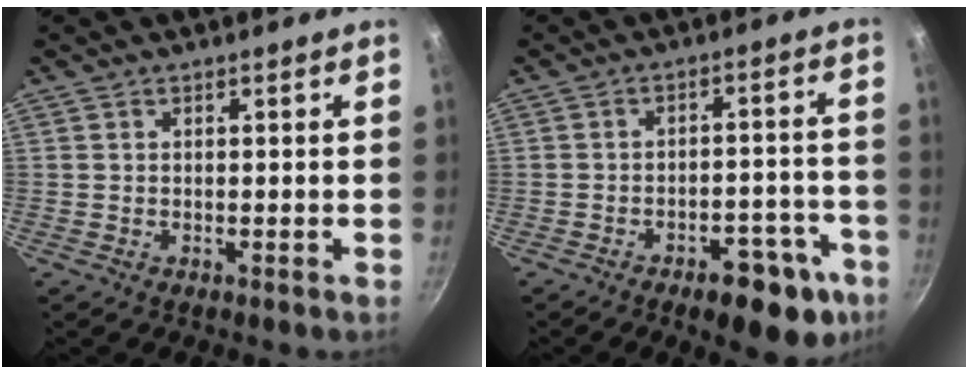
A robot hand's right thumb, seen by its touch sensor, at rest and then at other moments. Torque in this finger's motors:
{"motor_torque": [1.75, 1.07, -0.05, -0.04, 0.28]}